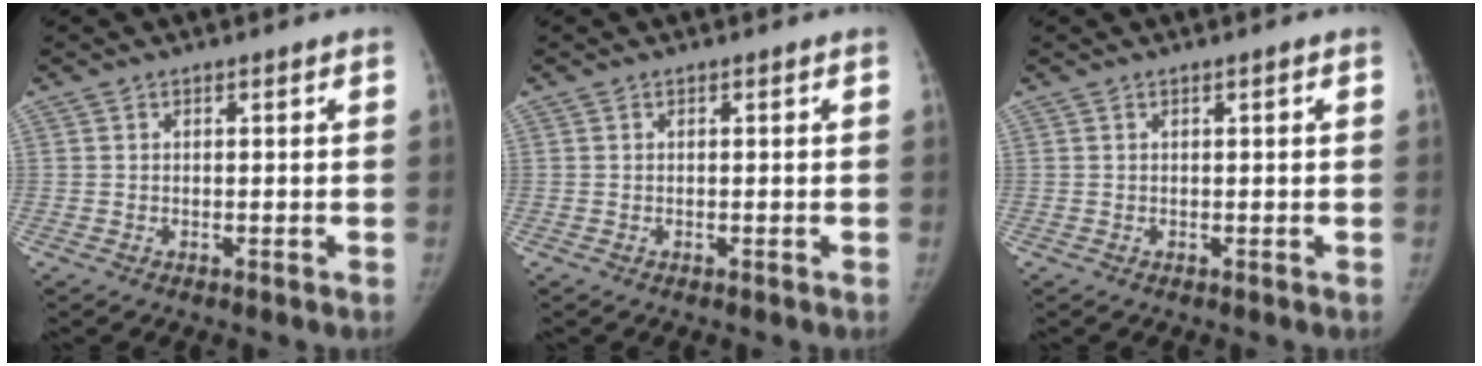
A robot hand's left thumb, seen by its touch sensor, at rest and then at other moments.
{"total": 0.0}
{"total": 0.6, "force": [0.2, 0.1, 0.5], "torque": [-0.007, 0.002, 0.004]}